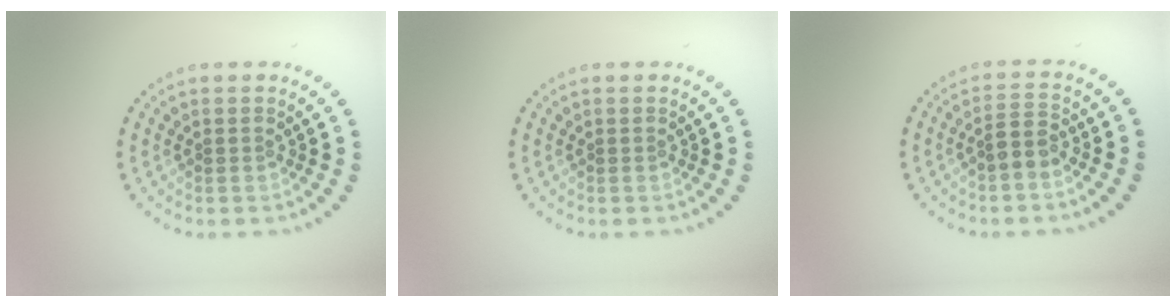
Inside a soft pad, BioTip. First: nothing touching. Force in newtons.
{"total": 0.0}
{"total": 2.1, "press": 1.9, "slide": 0.9}